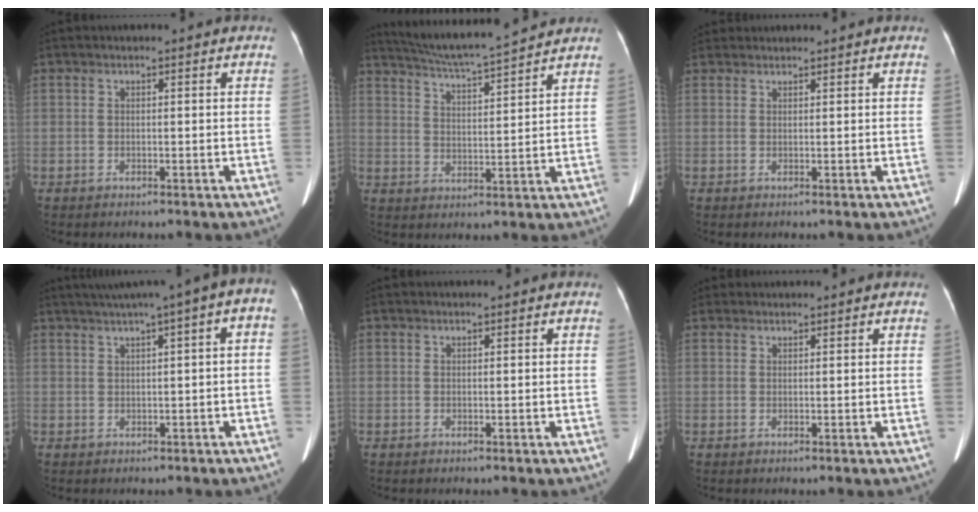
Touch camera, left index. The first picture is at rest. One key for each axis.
{"total": 12.1, "fx": 11.2, "fy": -0.7, "fz": 4.5, "tx": -0.086, "ty": 0.013, "tz": 0.178}
{"total": 3.3, "fx": 3.1, "fy": 0.6, "fz": 0.5, "tx": -0.014, "ty": 0.031, "tz": 0.057}
{"total": 7.9, "fx": 2.8, "fy": 1.5, "fz": 7.2, "tx": -0.106, "ty": 0.043, "tz": 0.034}
{"total": 0.0}
{"total": 1.4, "fx": 1.4, "fy": 0.3, "fz": 0.0, "tx": -0.007, "ty": 0.014, "tz": 0.027}